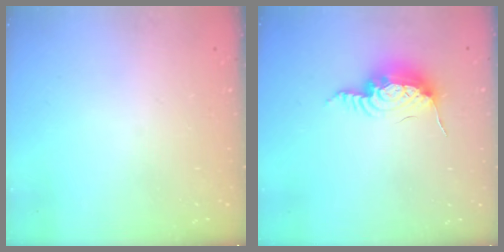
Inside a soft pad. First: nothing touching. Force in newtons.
{"total": 12.9, "press": 12.9, "slide": 0.8}